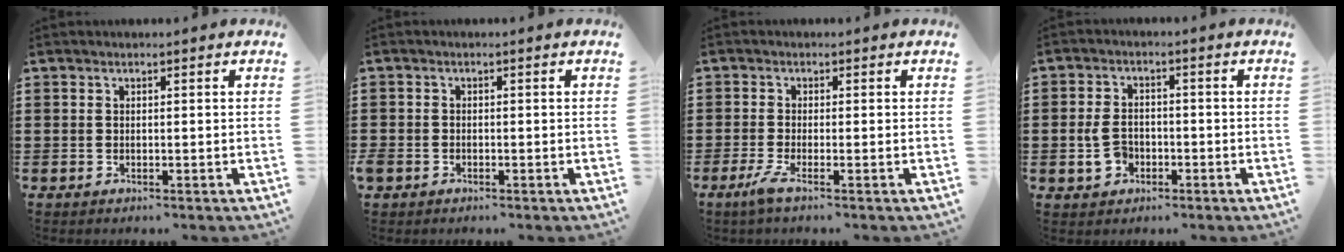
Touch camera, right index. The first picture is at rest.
{"total": 1.2, "force": [-0.7, 0.9, 0.2], "torque": [-0.013, -0.001, -0.019]}
{"total": 2.5, "force": [-1.0, -0.1, 2.3], "torque": [-0.055, -0.013, -0.021]}
{"total": 4.5, "force": [-1.1, 3.2, 2.9], "torque": [-0.078, -0.001, -0.025]}